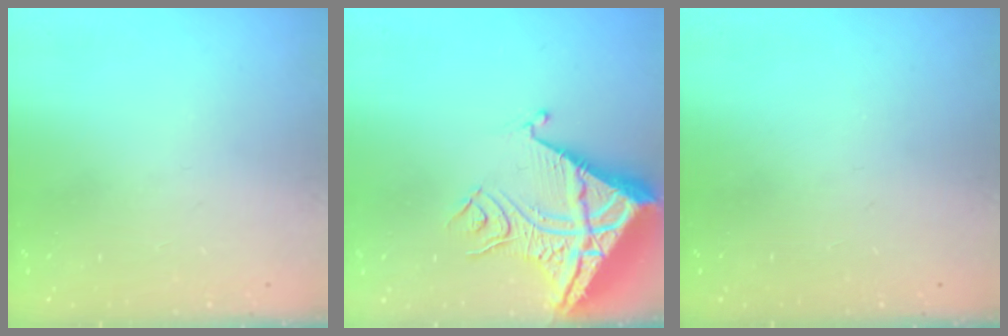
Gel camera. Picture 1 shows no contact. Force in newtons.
{"total": 11.5, "press": 11.5, "slide": 1.2}
{"total": 0.0}